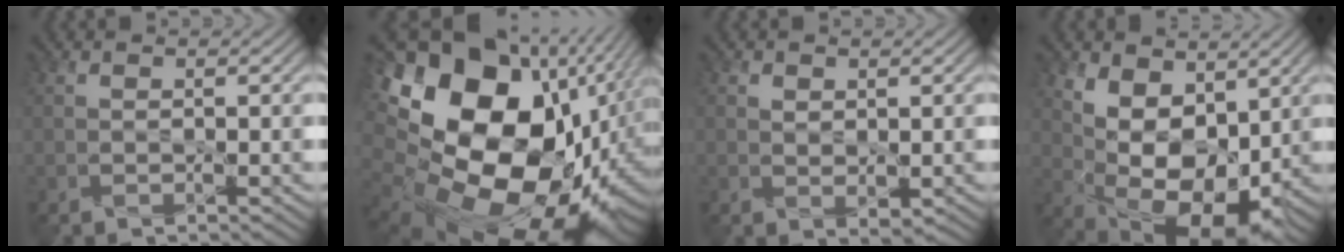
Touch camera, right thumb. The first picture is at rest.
{"total": 22.4, "force": [1.7, 17.5, 13.9], "torque": [-0.288, -0.063, 0.054]}
{"total": 1.0, "force": [0.6, 0.7, 0.3], "torque": [-0.013, -0.007, 0.017]}
{"total": 11.0, "force": [2.7, 7.0, 8.1], "torque": [-0.144, -0.009, 0.053]}